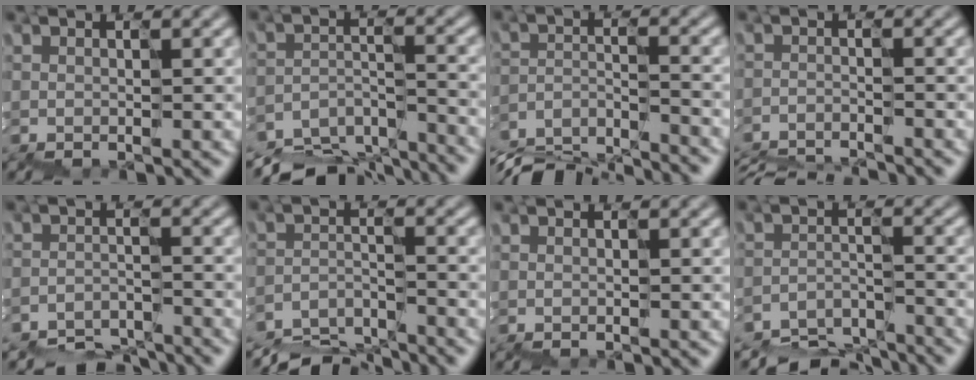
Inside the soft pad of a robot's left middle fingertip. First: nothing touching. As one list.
[{"total": 9.7, "force": [-9.5, 1.6, 0.8], "torque": [-0.031, -0.008, -0.143]}, {"total": 11.1, "force": [-10.9, 1.5, 1.2], "torque": [-0.036, -0.021, -0.169]}, {"total": 6.7, "force": [-6.6, 0.7, 1.2], "torque": [-0.013, -0.016, -0.089]}, {"total": 5.9, "force": [-5.8, 0.5, 0.3], "torque": [-0.014, -0.027, -0.098]}, {"total": 6.8, "force": [-6.8, 0.3, -0.2], "torque": [-0.016, -0.022, -0.119]}, {"total": 0.0}, {"total": 6.7, "force": [-6.7, 0.5, 0.0], "torque": [-0.014, -0.024, -0.113]}]